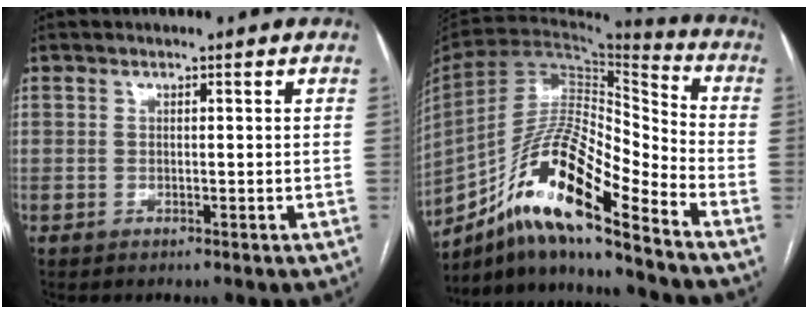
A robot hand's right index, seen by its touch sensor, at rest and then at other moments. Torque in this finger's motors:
{"motor_torque": [0.96, -1.13, 0.15, 0.00]}